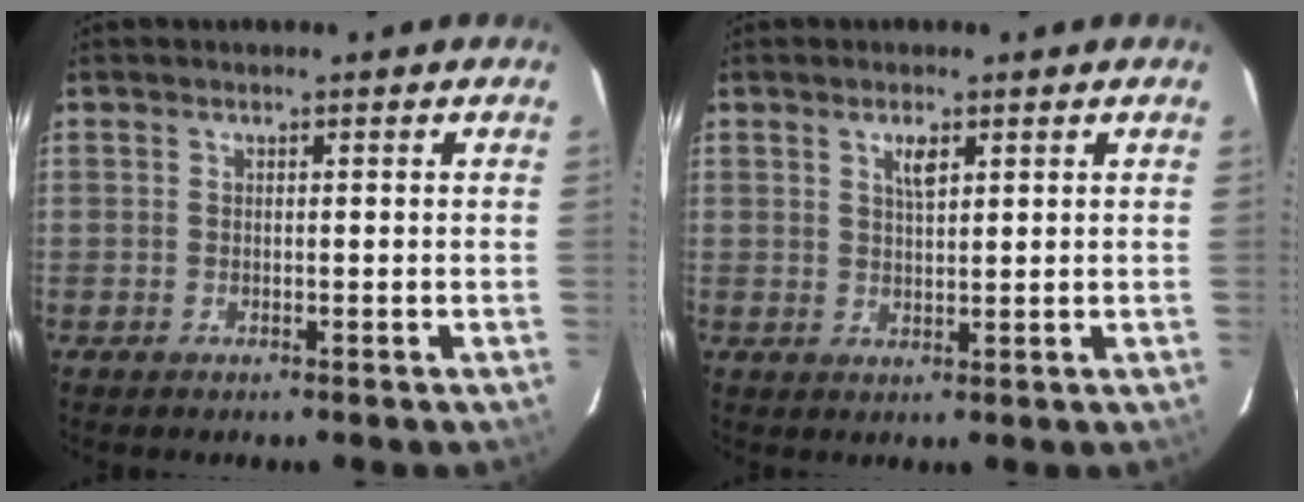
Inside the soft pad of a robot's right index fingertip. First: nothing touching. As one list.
[{"total": 2.8, "force": [1.4, 1.0, 2.1], "torque": [-0.036, 0.001, 0.025]}]